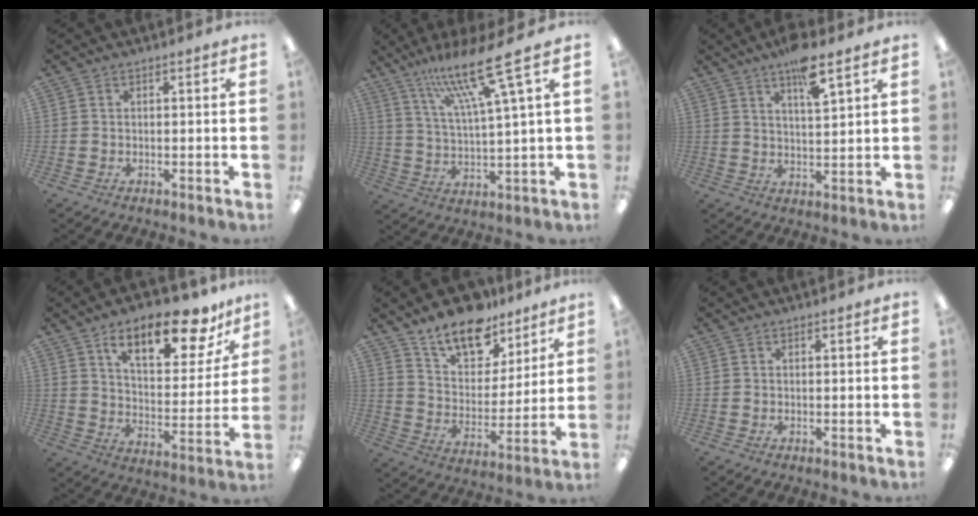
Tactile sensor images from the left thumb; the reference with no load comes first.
{"total": 15.6, "force": [10.4, 1.7, 11.6], "torque": [-0.220, -0.049, 0.163]}
{"total": 8.6, "force": [5.9, 1.9, 6.0], "torque": [-0.091, -0.030, 0.095]}
{"total": 18.5, "force": [12.2, 7.4, 11.9], "torque": [-0.171, -0.063, 0.196]}
{"total": 14.2, "force": [11.4, 6.8, 5.2], "torque": [-0.088, -0.077, 0.208]}
{"total": 0.0}